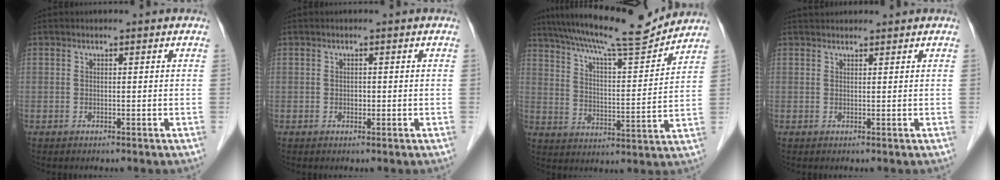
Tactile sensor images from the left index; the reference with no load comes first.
{"total": 2.4, "force": [-2.3, 0.4, 0.3], "torque": [-0.001, -0.015, -0.044]}
{"total": 14.5, "force": [12.9, 0.5, 6.7], "torque": [-0.117, -0.013, 0.191]}
{"total": 0.8, "force": [0.5, 0.4, 0.4], "torque": [0.001, 0.017, 0.001]}